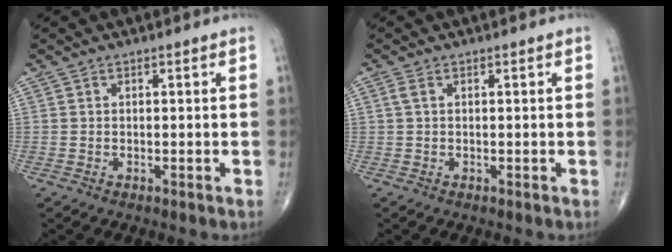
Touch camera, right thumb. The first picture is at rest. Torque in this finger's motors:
{"motor_torque": [-0.29, 0.04, 0.02, 0.00, 0.00]}